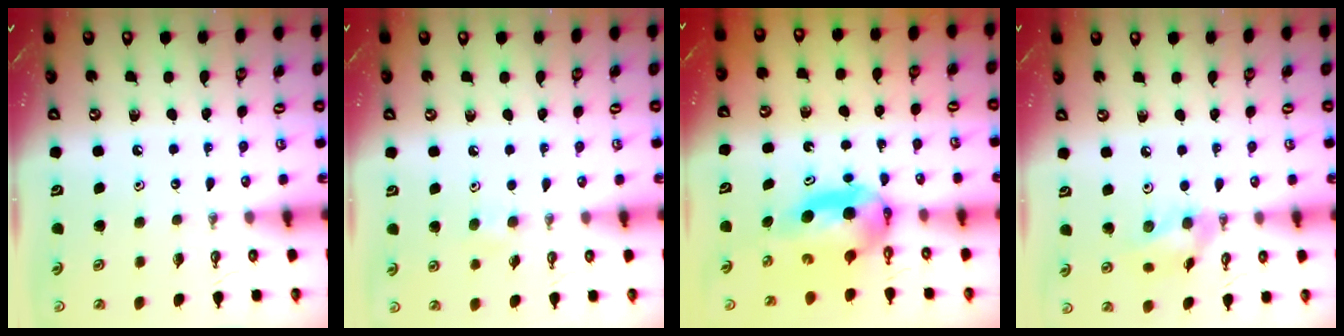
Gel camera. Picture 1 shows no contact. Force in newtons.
{"total": 5.0, "press": 4.3, "slide": 2.4}
{"total": 9.3, "press": 5.2, "slide": 7.7}
{"total": 9.9, "press": 9.6, "slide": 2.6}